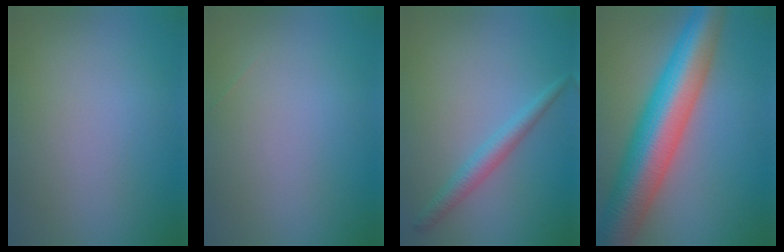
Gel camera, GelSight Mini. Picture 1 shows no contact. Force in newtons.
{"total": 0.0}
{"total": 2.2, "press": 2.2, "slide": 0.1}
{"total": 11.5, "press": 11.5, "slide": 0.3}